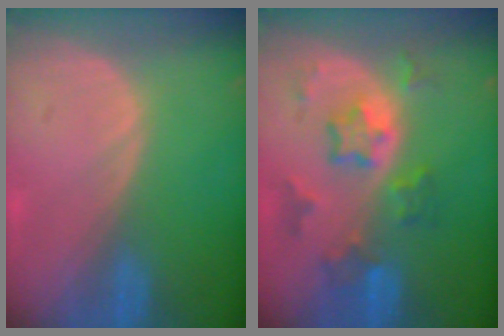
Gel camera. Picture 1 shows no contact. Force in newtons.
{"total": 7.2, "press": 6.5, "slide": 3.1}